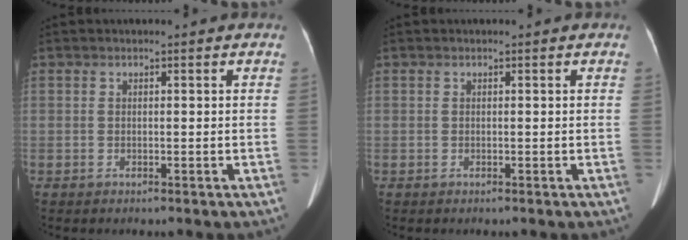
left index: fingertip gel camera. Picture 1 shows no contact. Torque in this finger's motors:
{"motor_torque": [0.05, 0.05, 0.00, 0.01]}